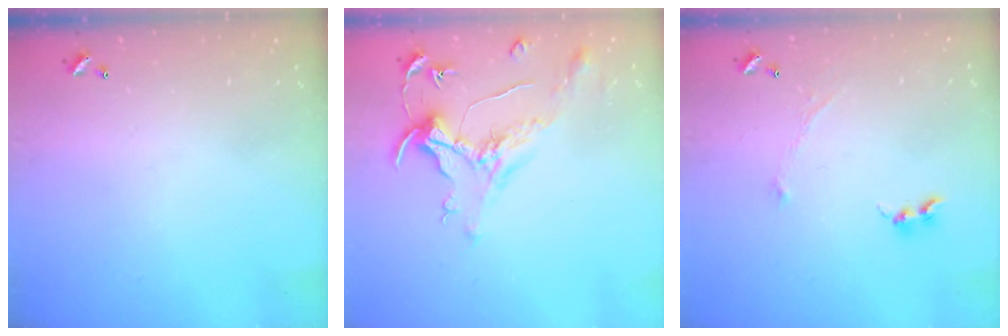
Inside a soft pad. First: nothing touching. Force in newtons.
{"total": 1.6, "press": 1.4, "slide": 0.7}
{"total": 1.2, "press": 1.2, "slide": 0.1}